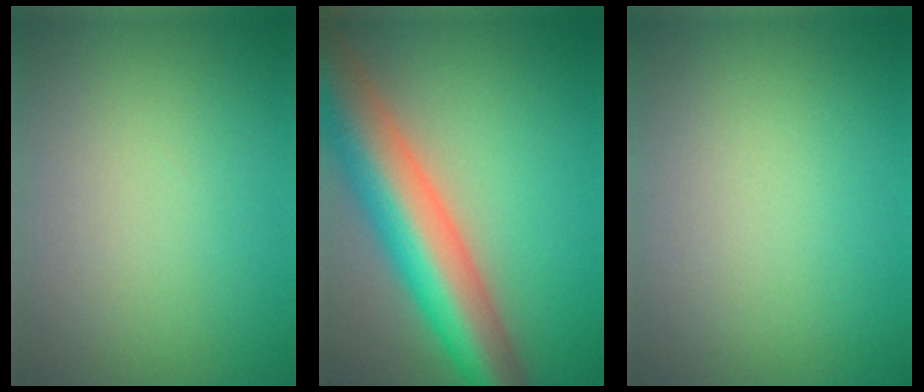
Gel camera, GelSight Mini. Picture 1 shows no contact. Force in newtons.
{"total": 11.5, "press": 11.5, "slide": 0.5}
{"total": 0.0}